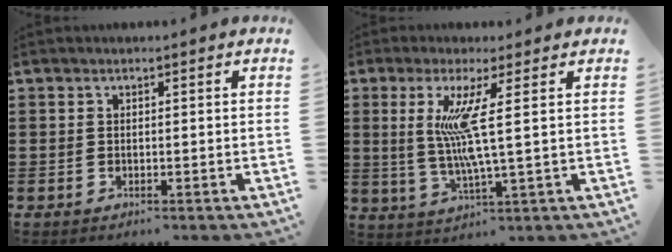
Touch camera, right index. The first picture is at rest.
{"total": 8.0, "force": [1.7, -0.1, 7.8], "torque": [-0.167, -0.016, 0.019]}